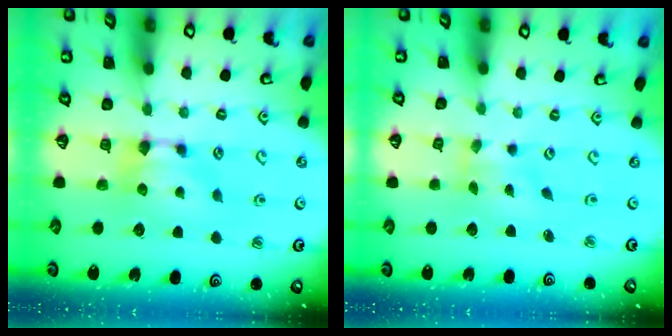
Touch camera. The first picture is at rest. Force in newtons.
{"total": 1.7, "press": 1.3, "slide": 1.1}